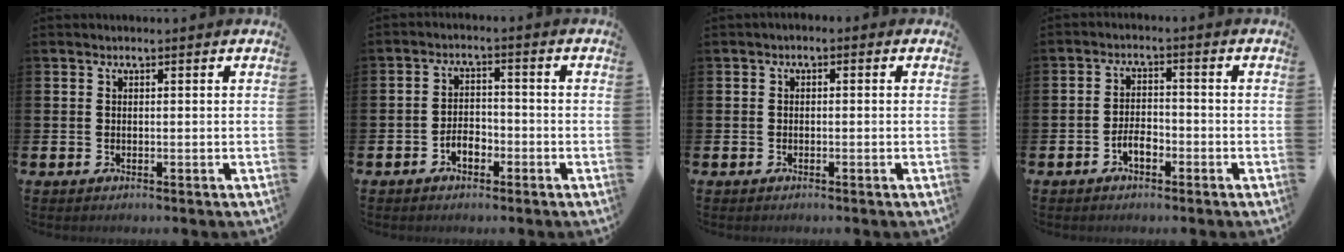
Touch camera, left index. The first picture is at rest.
{"total": 2.9, "force": [-1.7, 1.7, 1.6], "torque": [-0.038, 0.009, -0.034]}
{"total": 0.9, "force": [-0.7, 0.5, 0.3], "torque": [-0.011, 0.003, -0.015]}
{"total": 2.8, "force": [-1.5, 1.4, 1.9], "torque": [-0.034, 0.005, -0.031]}